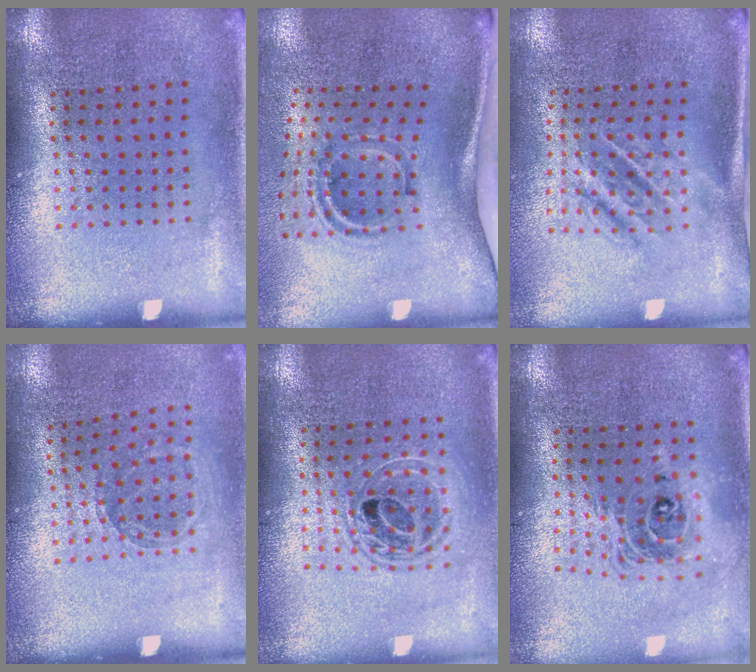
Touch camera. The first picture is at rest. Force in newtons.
{"total": 2.0, "press": 1.2, "slide": 1.7}
{"total": 1.7, "press": 1.3, "slide": 1.1}
{"total": 0.8, "press": 0.8, "slide": 0.1}
{"total": 1.7, "press": 1.4, "slide": 0.9}
{"total": 1.9, "press": 1.5, "slide": 1.3}